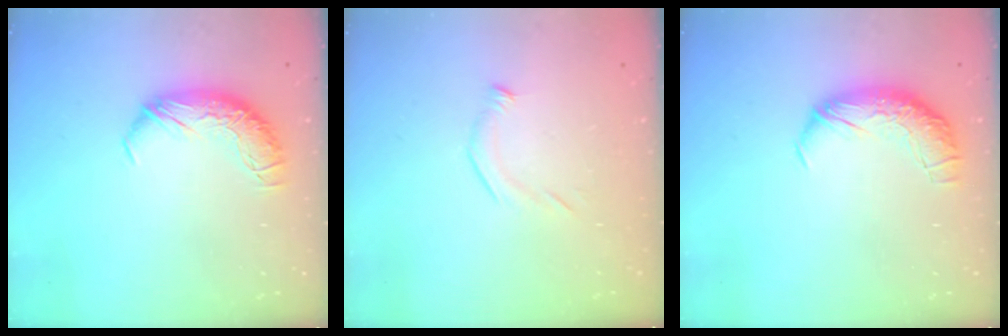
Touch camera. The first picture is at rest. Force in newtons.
{"total": 7.7, "press": 7.6, "slide": 0.6}
{"total": 2.3, "press": 0.9, "slide": 2.1}